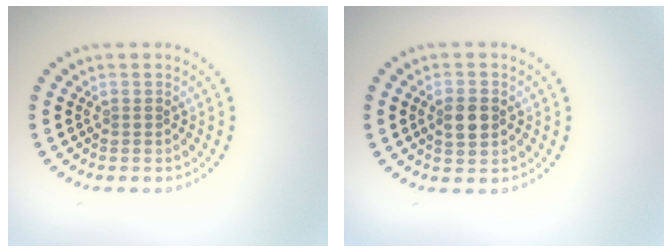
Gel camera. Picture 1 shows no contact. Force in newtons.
{"total": 2.5, "press": 2.5, "slide": 0.1}